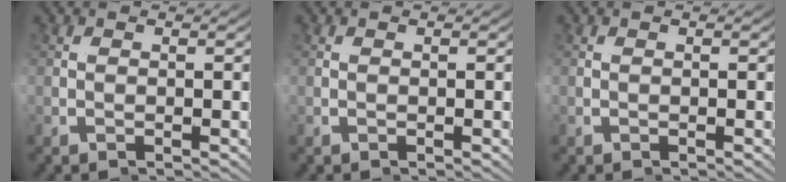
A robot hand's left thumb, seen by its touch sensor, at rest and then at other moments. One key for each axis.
{"total": 0.0}
{"total": 0.0}